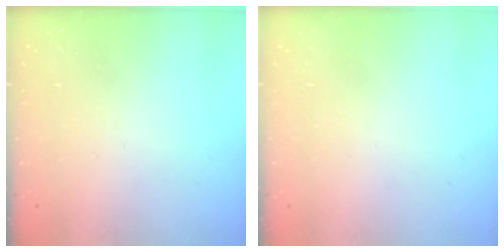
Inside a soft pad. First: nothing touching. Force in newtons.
{"total": 1.5, "press": 1.5, "slide": 0.1}